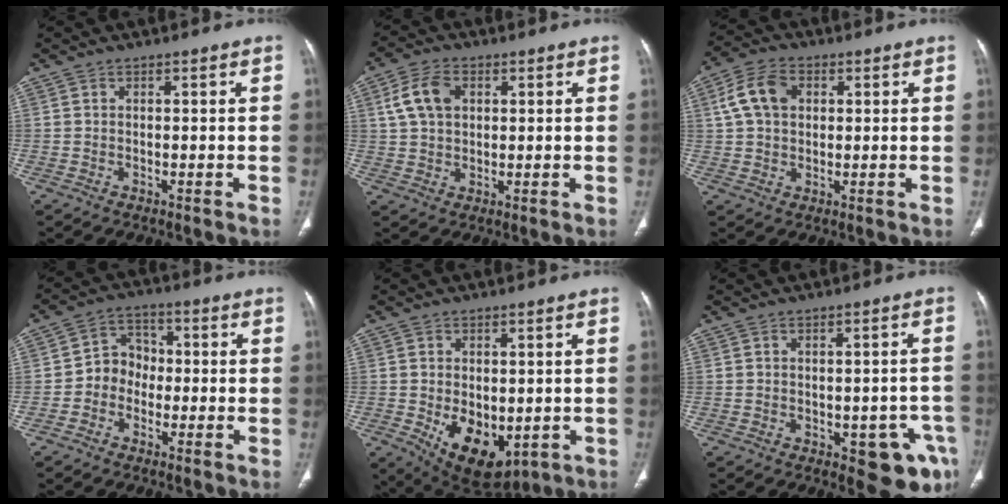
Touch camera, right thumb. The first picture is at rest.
{"total": 7.5, "force": [2.2, 5.1, 5.0], "torque": [-0.089, 0.006, 0.041]}
{"total": 8.3, "force": [2.1, 6.0, 5.4], "torque": [-0.097, 0.012, 0.034]}
{"total": 6.4, "force": [-1.5, 5.6, 2.8], "torque": [-0.017, 0.031, -0.042]}
{"total": 12.2, "force": [-2.5, 7.5, 9.3], "torque": [-0.120, -0.011, -0.012]}
{"total": 9.4, "force": [-4.1, 4.2, 7.3], "torque": [-0.054, 0.014, -0.044]}